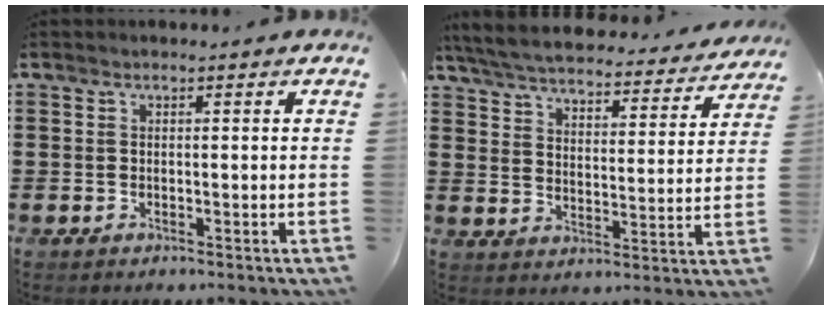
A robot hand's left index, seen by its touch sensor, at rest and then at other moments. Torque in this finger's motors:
{"motor_torque": [2.14, 0.00, 0.54, -0.01]}